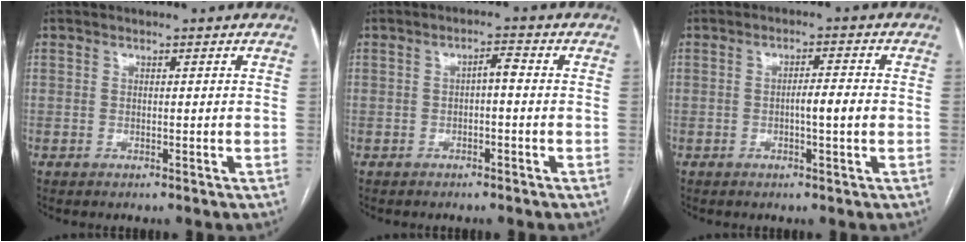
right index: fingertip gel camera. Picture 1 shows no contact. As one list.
[{"total": 2.1, "force": [-0.3, 0.5, 2.0], "torque": [-0.032, 0.009, -0.004]}, {"total": 3.5, "force": [-0.5, 0.1, 3.4], "torque": [-0.055, 0.001, -0.009]}]